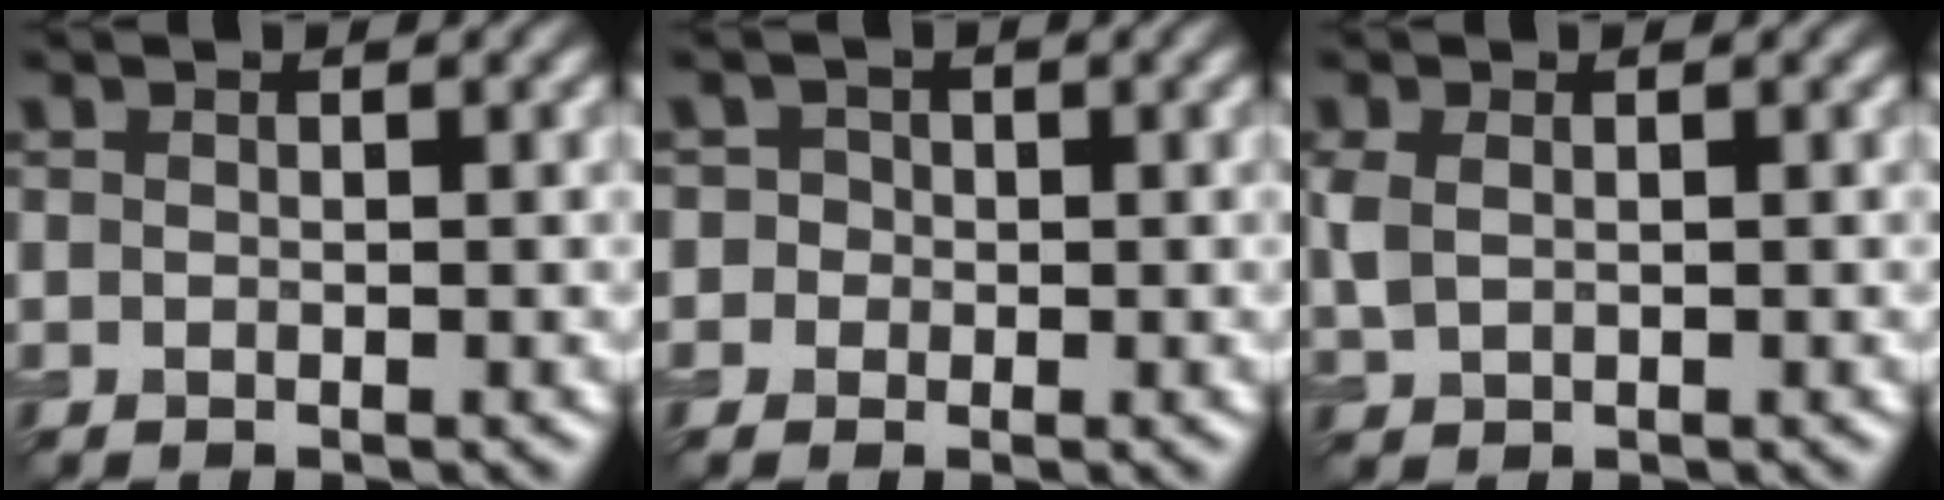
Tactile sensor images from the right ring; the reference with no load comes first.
{"total": 2.7, "force": [0.5, 2.6, 0.8], "torque": [0.017, 0.022, -0.019]}
{"total": 1.9, "force": [0.3, 1.4, 1.3], "torque": [-0.037, 0.000, 0.010]}